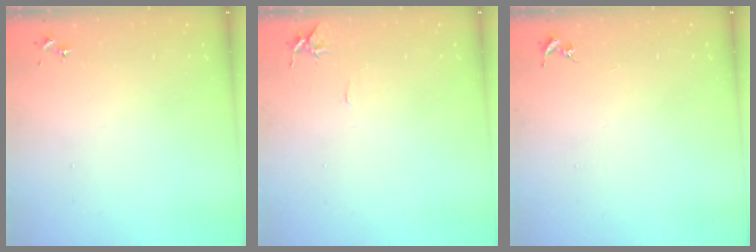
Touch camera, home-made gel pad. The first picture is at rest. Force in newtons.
{"total": 5.8, "press": 5.7, "slide": 0.7}
{"total": 0.0}